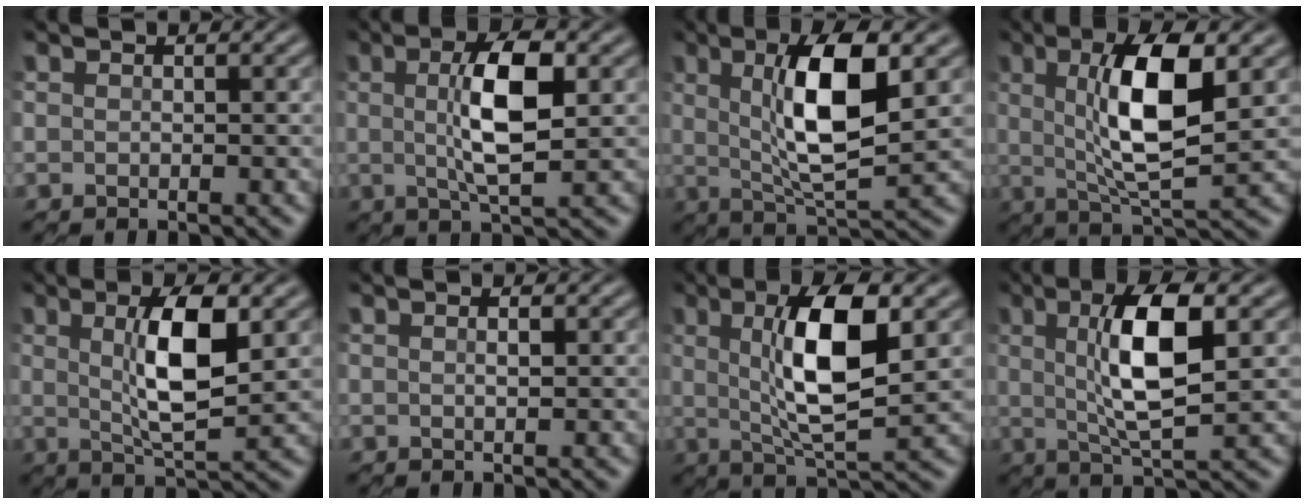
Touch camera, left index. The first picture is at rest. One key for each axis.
{"total": 5.8, "fx": 0.8, "fy": 1.3, "fz": 5.6, "tx": -0.110, "ty": 0.009, "tz": 0.014}
{"total": 7.9, "fx": 1.7, "fy": 2.0, "fz": 7.4, "tx": -0.133, "ty": 0.001, "tz": 0.029}
{"total": 7.8, "fx": 1.6, "fy": 1.9, "fz": 7.5, "tx": -0.136, "ty": 0.000, "tz": 0.026}
{"total": 6.1, "fx": 1.2, "fy": 1.4, "fz": 5.8, "tx": -0.108, "ty": 0.005, "tz": 0.024}
{"total": 0.7, "fx": 0.0, "fy": 0.0, "fz": 0.7, "tx": -0.016, "ty": 0.002, "tz": 0.003}
{"total": 7.8, "fx": 1.6, "fy": 1.9, "fz": 7.4, "tx": -0.134, "ty": 0.002, "tz": 0.027}
{"total": 7.1, "fx": 1.3, "fy": 1.7, "fz": 6.7, "tx": -0.125, "ty": 0.007, "tz": 0.022}